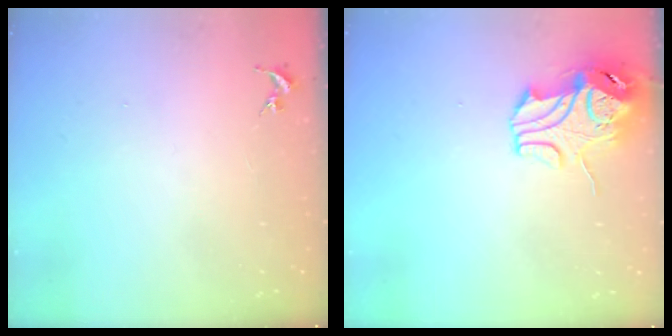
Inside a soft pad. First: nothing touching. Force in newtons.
{"total": 11.3, "press": 11.2, "slide": 1.7}